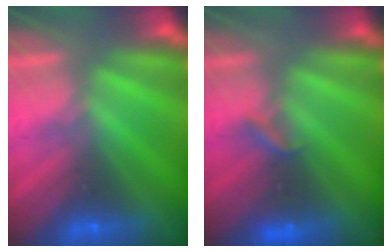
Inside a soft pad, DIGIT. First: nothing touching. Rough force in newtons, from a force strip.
{"total": 2.2}